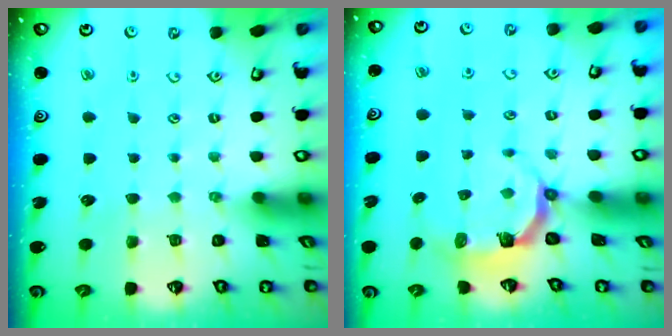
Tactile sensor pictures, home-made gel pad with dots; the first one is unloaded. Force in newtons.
{"total": 4.3, "press": 2.8, "slide": 3.3}